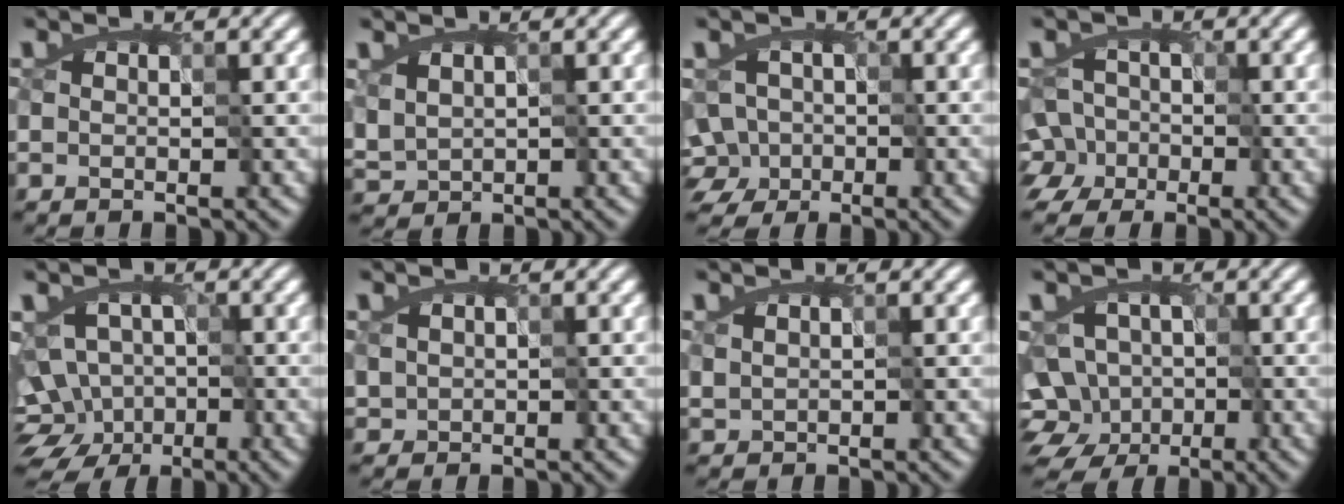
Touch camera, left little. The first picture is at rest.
{"total": 1.7, "force": [0.4, 1.3, 1.0], "torque": [-0.030, -0.002, 0.015]}
{"total": 5.1, "force": [-2.1, 4.3, 1.8], "torque": [-0.020, 0.014, -0.063]}
{"total": 6.4, "force": [-2.8, 5.3, 2.4], "torque": [-0.027, 0.018, -0.081]}
{"total": 9.4, "force": [-4.8, 7.1, 3.9], "torque": [-0.032, 0.004, -0.092]}
{"total": 1.2, "force": [0.2, 1.1, 0.4], "torque": [-0.018, 0.000, 0.014]}
{"total": 1.0, "force": [0.5, 0.8, 0.4], "torque": [-0.019, -0.002, 0.024]}
{"total": 11.0, "force": [-4.5, 8.9, 4.6], "torque": [-0.057, 0.005, -0.097]}